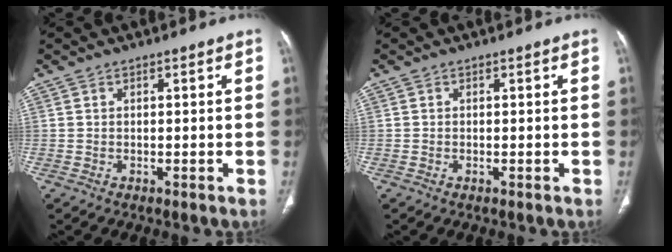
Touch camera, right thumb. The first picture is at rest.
{"total": 0.0}